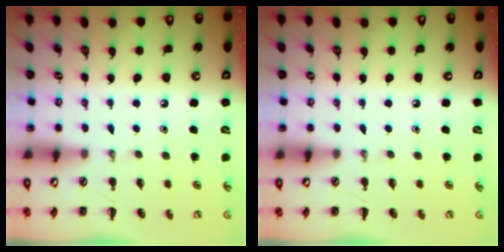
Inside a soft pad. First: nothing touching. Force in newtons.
{"total": 0.0}